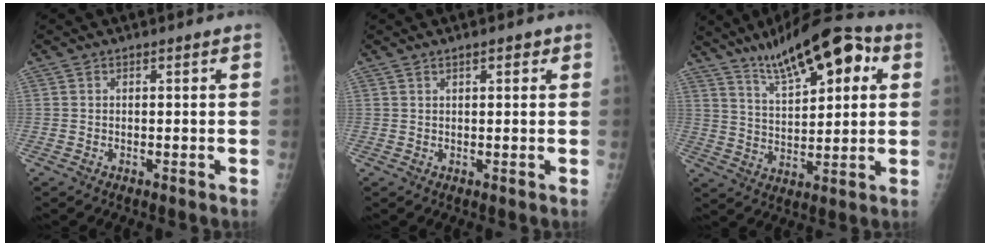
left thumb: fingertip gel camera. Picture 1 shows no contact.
{"total": 1.9, "force": [1.0, 0.8, 1.3], "torque": [-0.012, -0.001, 0.012]}
{"total": 16.8, "force": [8.3, 6.4, 13.1], "torque": [-0.169, -0.009, 0.133]}